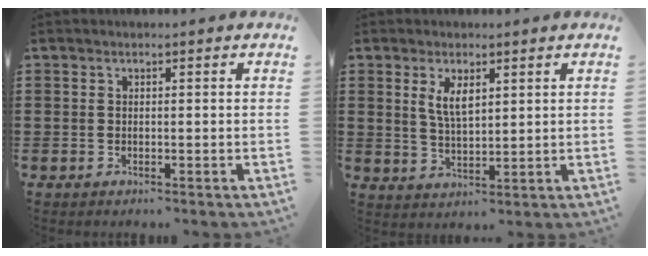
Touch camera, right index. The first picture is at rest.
{"total": 4.0, "force": [1.8, 1.6, 3.3], "torque": [-0.070, 0.004, 0.031]}